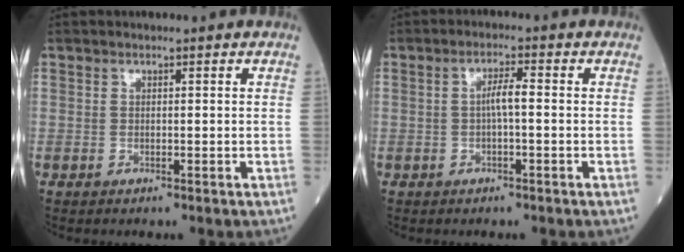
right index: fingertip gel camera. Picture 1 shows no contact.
{"total": 2.8, "force": [-0.2, 0.3, 2.7], "torque": [-0.048, 0.005, -0.005]}